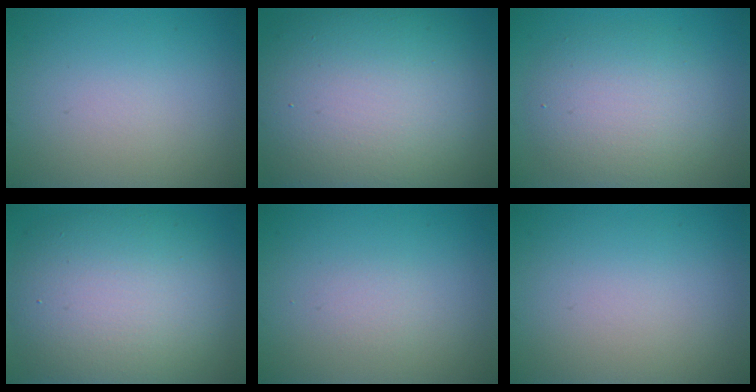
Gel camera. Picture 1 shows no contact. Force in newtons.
{"total": 15.5, "press": 15.5, "slide": 0.9}
{"total": 5.4, "press": 5.4, "slide": 0.3}
{"total": 10.7, "press": 10.7, "slide": 0.7}
{"total": 1.0, "press": 0.9, "slide": 0.1}
{"total": 0.0}